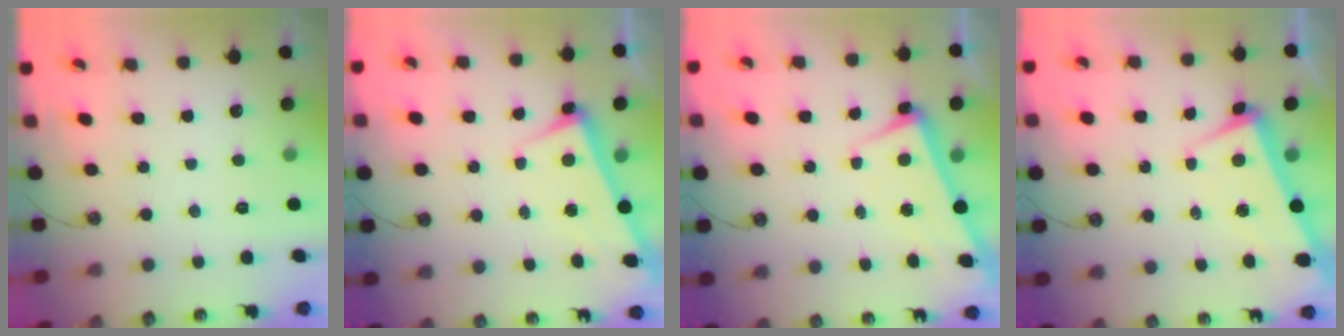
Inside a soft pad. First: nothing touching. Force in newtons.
{"total": 2.6, "press": 2.5, "slide": 0.7}
{"total": 2.3, "press": 2.1, "slide": 0.9}
{"total": 2.4, "press": 1.6, "slide": 1.8}